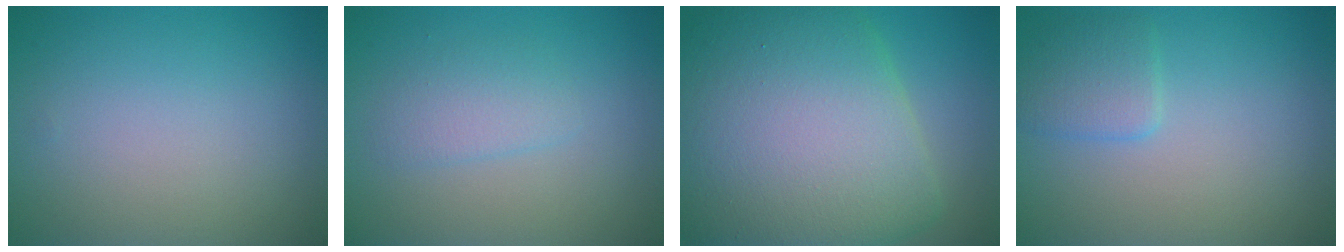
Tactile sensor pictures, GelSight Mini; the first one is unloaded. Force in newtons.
{"total": 2.0, "press": 2.0, "slide": 0.1}
{"total": 14.8, "press": 14.8, "slide": 0.4}
{"total": 2.2, "press": 2.2, "slide": 0.1}